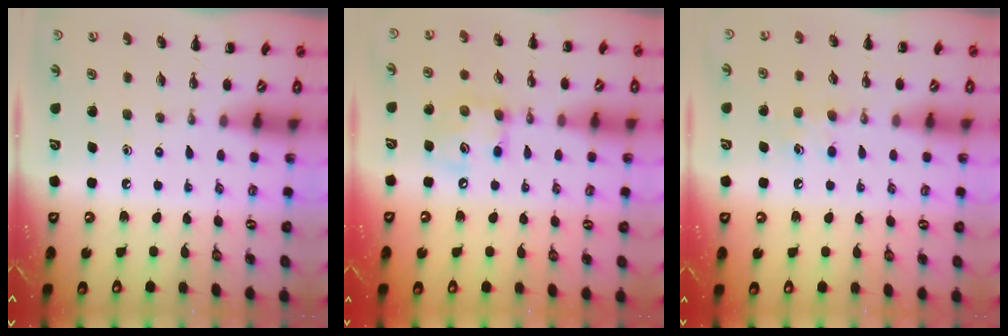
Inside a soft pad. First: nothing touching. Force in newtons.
{"total": 8.9, "press": 8.8, "slide": 0.5}
{"total": 6.8, "press": 6.6, "slide": 1.6}